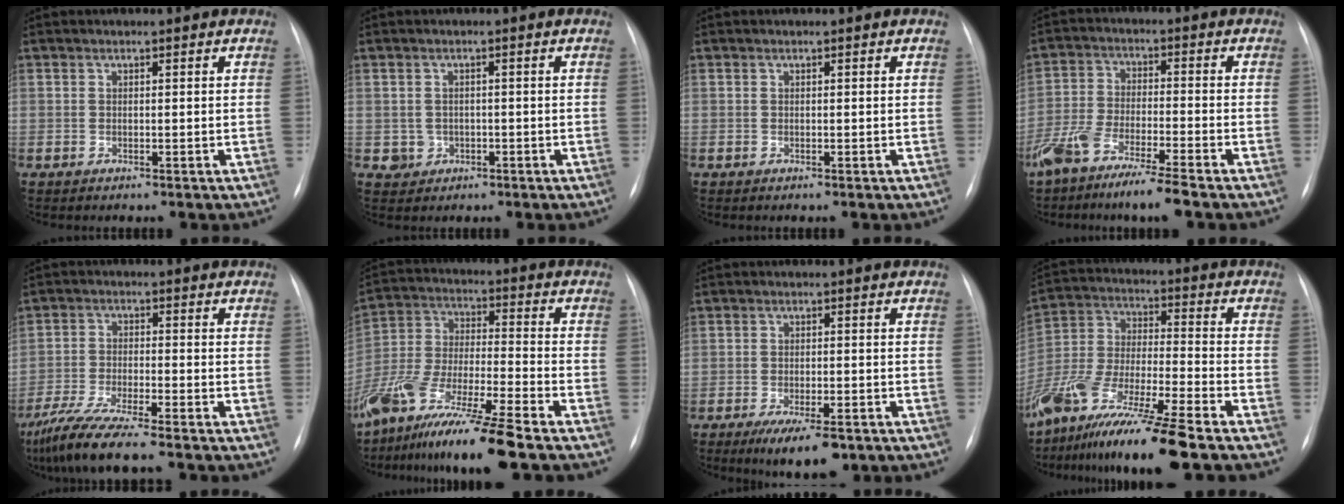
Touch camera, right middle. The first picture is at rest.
{"total": 2.4, "force": [-0.6, 2.3, 0.3], "torque": [0.002, 0.007, -0.004]}
{"total": 0.0}
{"total": 9.5, "force": [-7.0, 0.5, 6.4], "torque": [-0.133, -0.023, -0.135]}
{"total": 9.8, "force": [-8.0, -0.2, 5.6], "torque": [-0.105, -0.035, -0.141]}
{"total": 16.9, "force": [-12.6, 0.0, 11.2], "torque": [-0.244, -0.042, -0.235]}
{"total": 7.6, "force": [-5.0, 2.2, 5.2], "torque": [-0.080, -0.012, -0.074]}
{"total": 18.5, "force": [-13.7, 0.3, 12.4], "torque": [-0.273, -0.046, -0.255]}